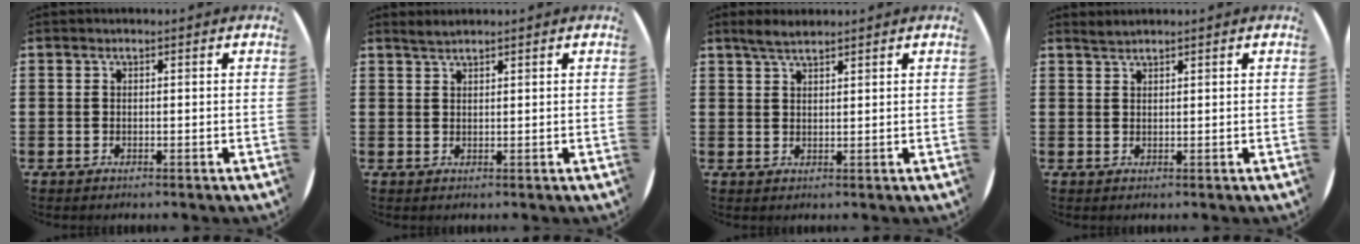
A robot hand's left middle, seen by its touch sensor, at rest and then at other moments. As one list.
[{"total": 1.3, "force": [1.3, -0.1, 0.3], "torque": [-0.007, 0.001, 0.024]}, {"total": 2.5, "force": [2.2, 0.4, 1.1], "torque": [-0.025, 0.005, 0.040]}, {"total": 1.1, "force": [1.1, -0.1, 0.1], "torque": [-0.003, -0.002, 0.022]}]